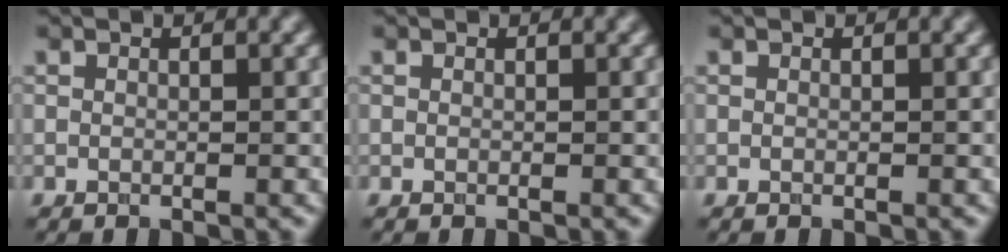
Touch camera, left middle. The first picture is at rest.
{"total": 0.0}
{"total": 0.0}